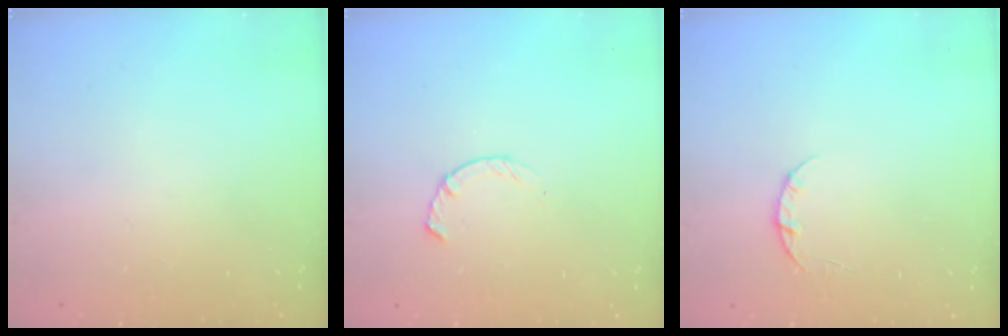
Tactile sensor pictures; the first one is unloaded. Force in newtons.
{"total": 2.3, "press": 2.2, "slide": 0.4}
{"total": 3.2, "press": 3.2, "slide": 0.3}